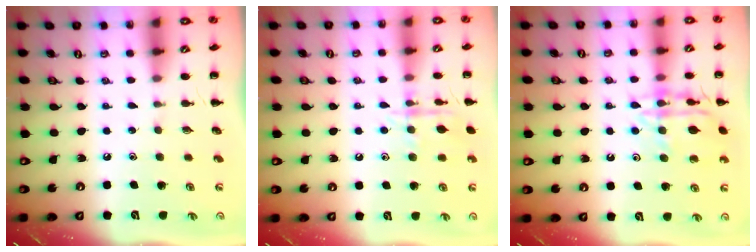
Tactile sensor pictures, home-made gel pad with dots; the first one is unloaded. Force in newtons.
{"total": 10.6, "press": 10.6, "slide": 0.6}
{"total": 14.8, "press": 14.7, "slide": 0.9}